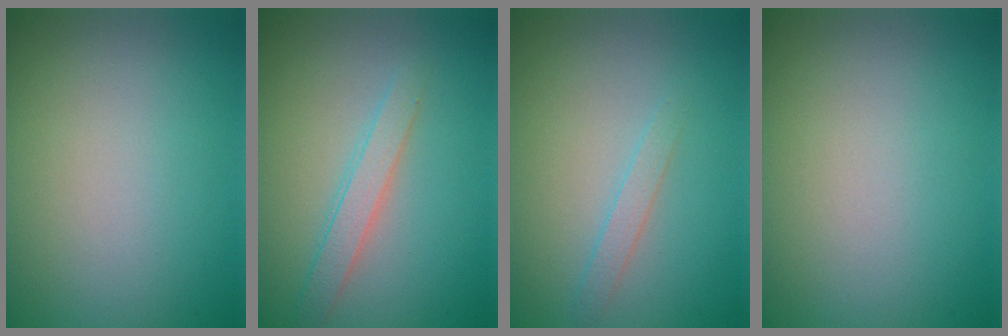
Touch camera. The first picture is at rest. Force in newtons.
{"total": 2.0, "press": 2.0, "slide": 0.1}
{"total": 1.1, "press": 1.1, "slide": 0.1}
{"total": 0.0}